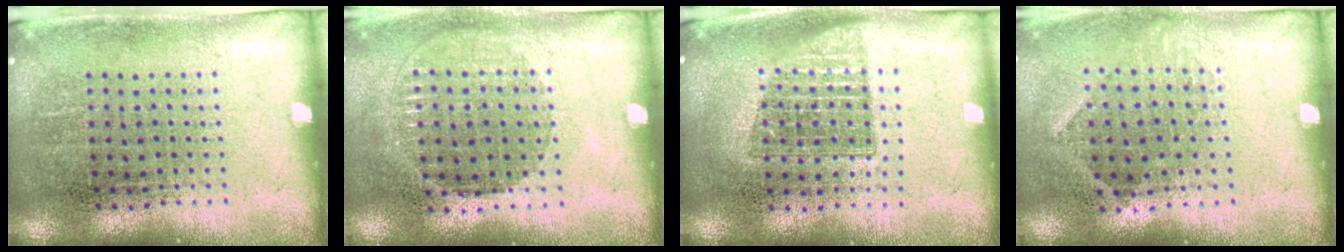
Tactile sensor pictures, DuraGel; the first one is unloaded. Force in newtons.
{"total": 0.9, "press": 0.8, "slide": 0.3}
{"total": 1.4, "press": 1.1, "slide": 0.8}
{"total": 0.9, "press": 0.7, "slide": 0.5}